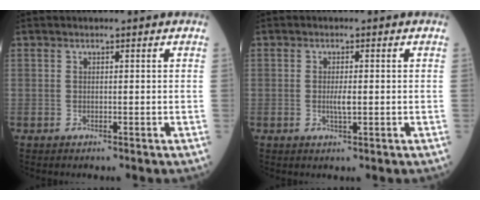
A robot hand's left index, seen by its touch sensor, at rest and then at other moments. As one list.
[{"total": 1.8, "force": [-0.4, 0.3, 1.8], "torque": [-0.035, -0.005, -0.006]}]